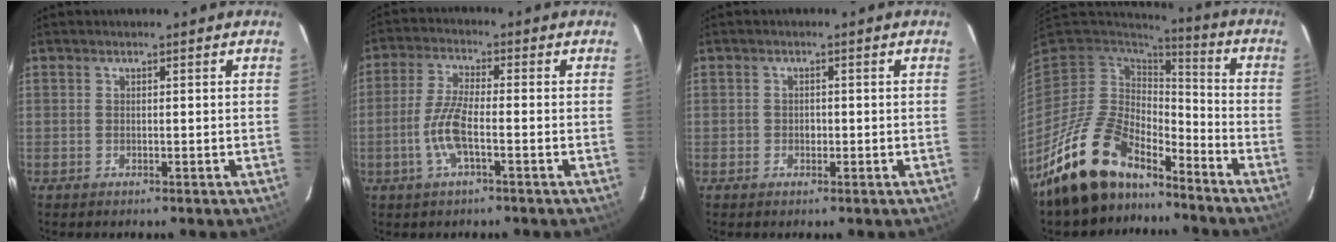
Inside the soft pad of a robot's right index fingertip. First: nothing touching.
{"total": 7.0, "force": [-2.3, 1.3, 6.5], "torque": [-0.141, 0.000, -0.048]}
{"total": 1.3, "force": [-0.4, 1.2, 0.3], "torque": [-0.004, 0.002, -0.005]}
{"total": 16.8, "force": [-13.2, 7.4, 7.4], "torque": [-0.160, -0.004, -0.229]}